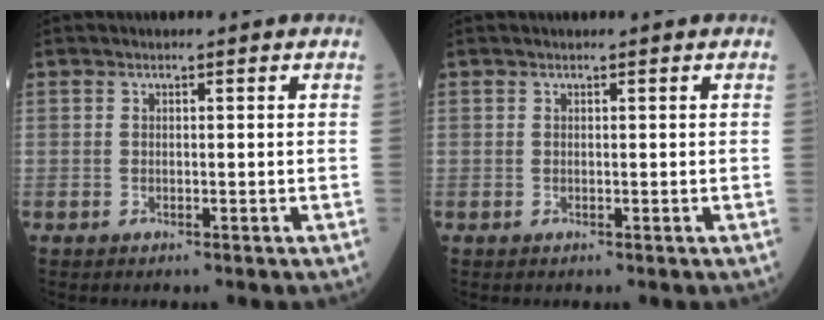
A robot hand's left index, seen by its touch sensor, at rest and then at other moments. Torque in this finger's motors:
{"motor_torque": [0.02, -0.10, 0.02, 0.01]}